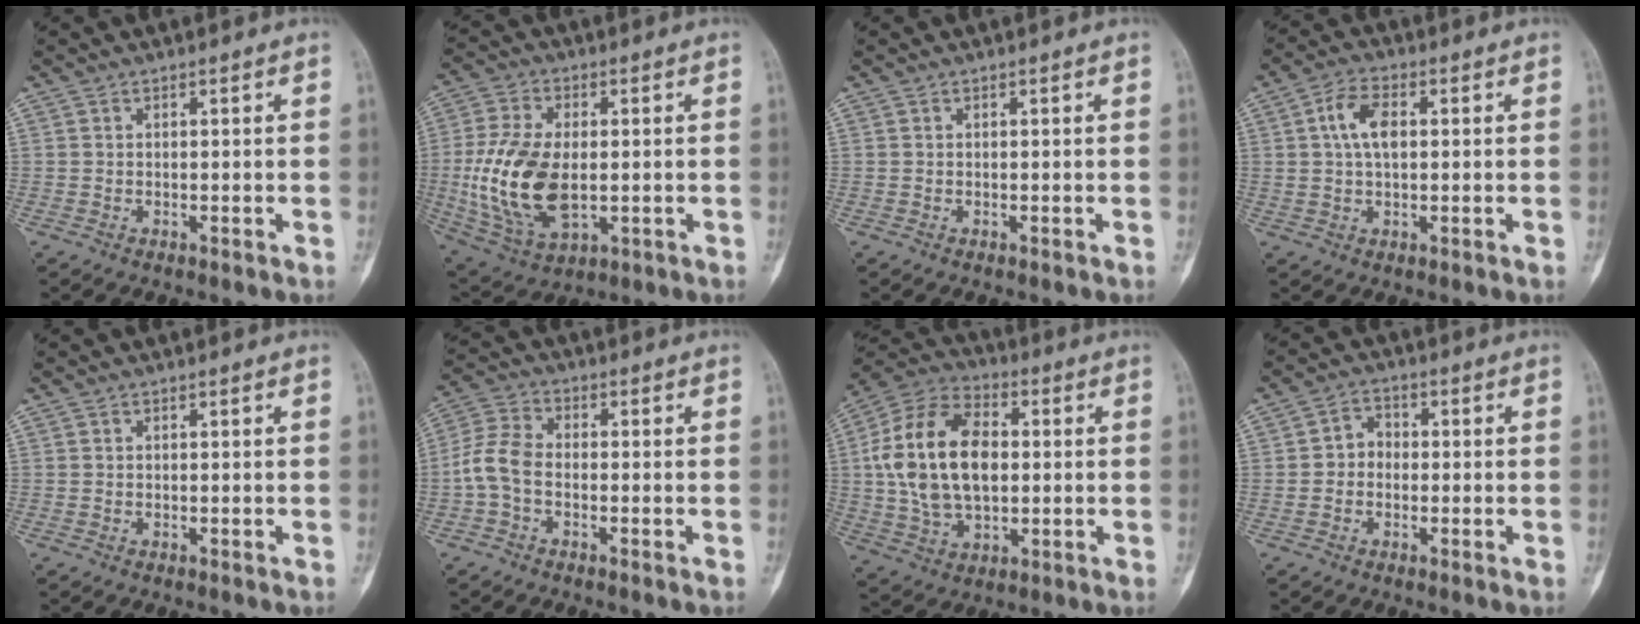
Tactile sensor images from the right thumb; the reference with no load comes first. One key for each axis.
{"total": 17.0, "fx": -1.2, "fy": 9.6, "fz": 14.0, "tx": -0.284, "ty": -0.007, "tz": -0.011}
{"total": 0.0}
{"total": 6.6, "fx": 1.3, "fy": 3.6, "fz": 5.5, "tx": -0.102, "ty": 0.009, "tz": 0.020}
{"total": 0.0}
{"total": 6.7, "fx": -1.6, "fy": 4.2, "fz": 4.9, "tx": -0.105, "ty": 0.021, "tz": -0.045}
{"total": 19.6, "fx": 1.4, "fy": 12.1, "fz": 15.3, "tx": -0.280, "ty": 0.018, "tz": 0.027}
{"total": 3.9, "fx": -0.5, "fy": 3.4, "fz": 1.9, "tx": -0.011, "ty": 0.017, "tz": -0.019}